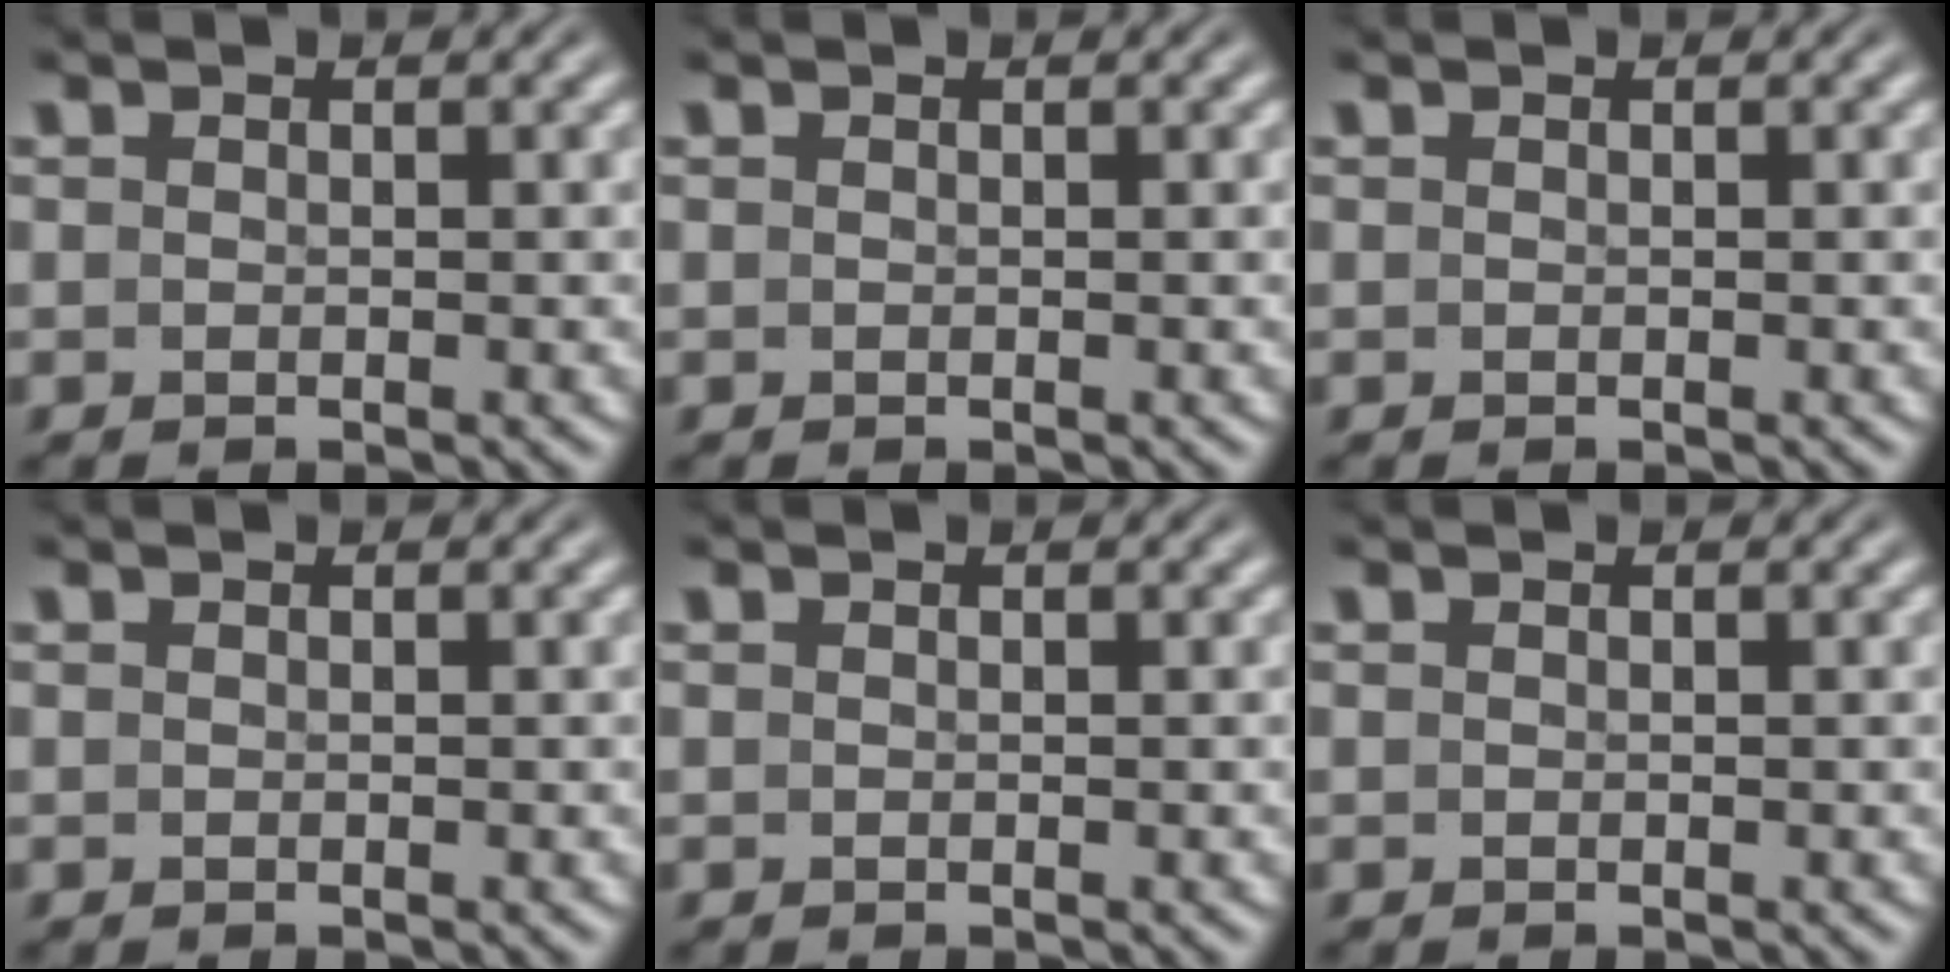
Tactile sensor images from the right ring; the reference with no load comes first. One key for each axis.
{"total": 0.0}
{"total": 0.0}
{"total": 0.0}
{"total": 0.0}
{"total": 0.0}